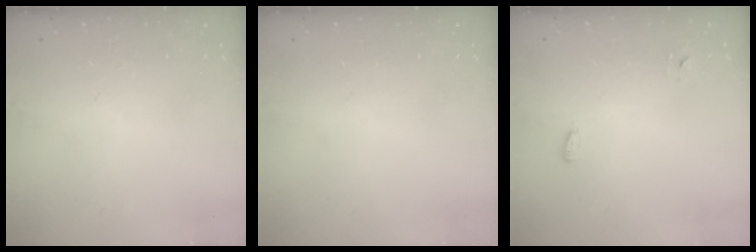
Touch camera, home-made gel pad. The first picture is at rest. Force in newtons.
{"total": 0.0}
{"total": 2.8, "press": 2.7, "slide": 0.6}